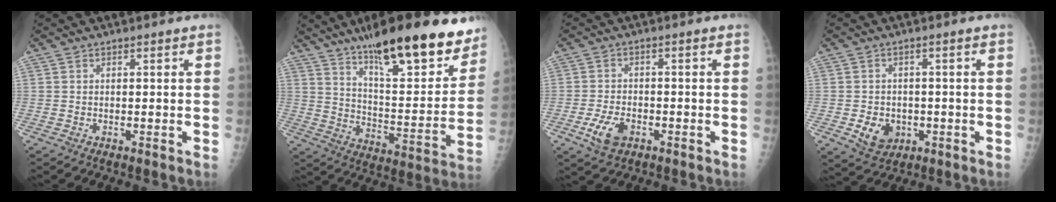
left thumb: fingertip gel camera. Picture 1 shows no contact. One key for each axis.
{"total": 26.2, "fx": 18.2, "fy": 7.2, "fz": 17.4, "tx": -0.222, "ty": -0.068, "tz": 0.277}
{"total": 5.4, "fx": -2.5, "fy": 3.1, "fz": 3.7, "tx": -0.073, "ty": 0.007, "tz": -0.043}
{"total": 5.8, "fx": -1.5, "fy": 4.7, "fz": 3.0, "tx": -0.033, "ty": 0.006, "tz": -0.014}